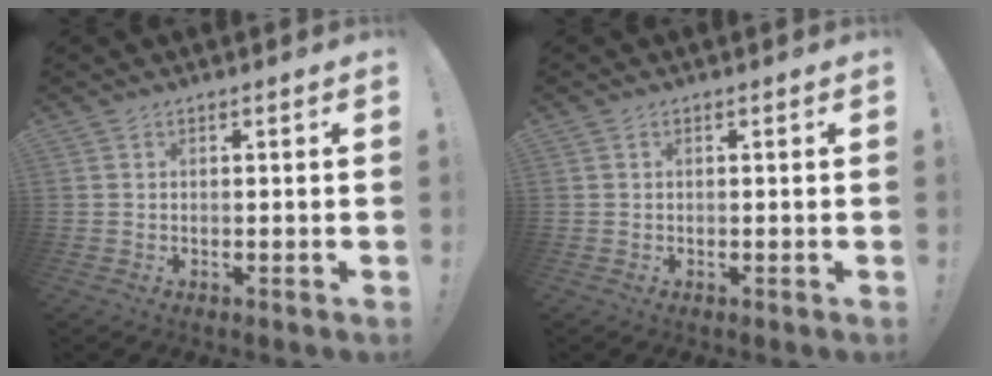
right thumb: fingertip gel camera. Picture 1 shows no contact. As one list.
[{"total": 0.0}]